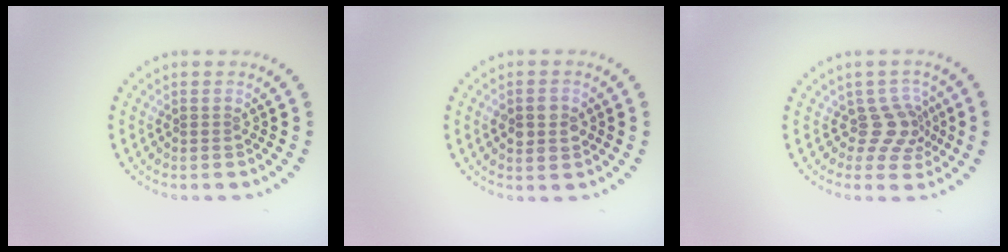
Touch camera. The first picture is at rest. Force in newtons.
{"total": 2.9, "press": 2.9, "slide": 0.1}
{"total": 2.8, "press": 2.0, "slide": 2.0}